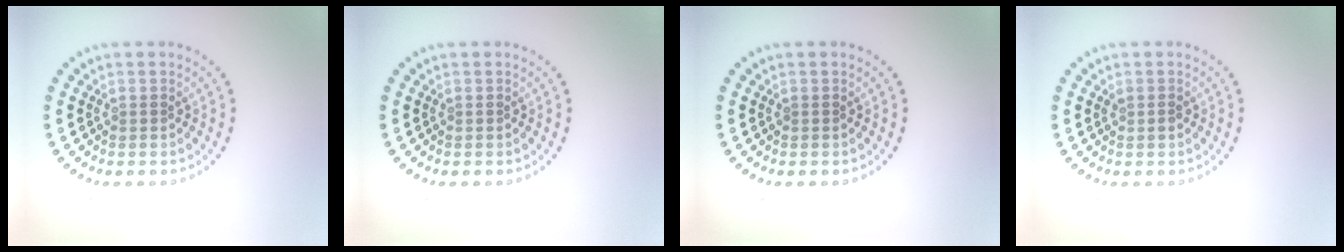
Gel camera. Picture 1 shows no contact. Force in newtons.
{"total": 0.0}
{"total": 0.0}
{"total": 0.6, "press": 0.6, "slide": 0.2}